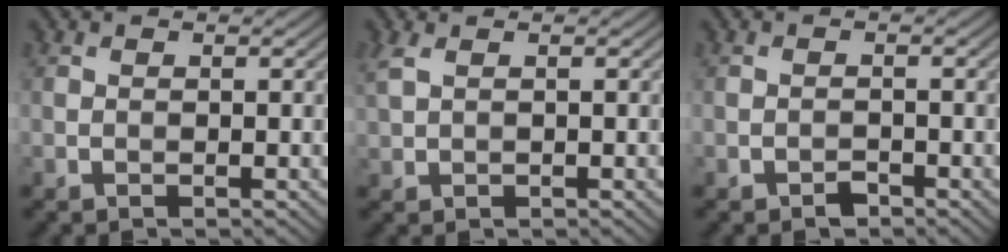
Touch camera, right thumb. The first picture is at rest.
{"total": 2.4, "force": [1.1, 1.2, 1.8], "torque": [-0.058, 0.009, 0.026]}
{"total": 1.2, "force": [-1.0, 0.5, 0.5], "torque": [-0.006, 0.000, -0.019]}